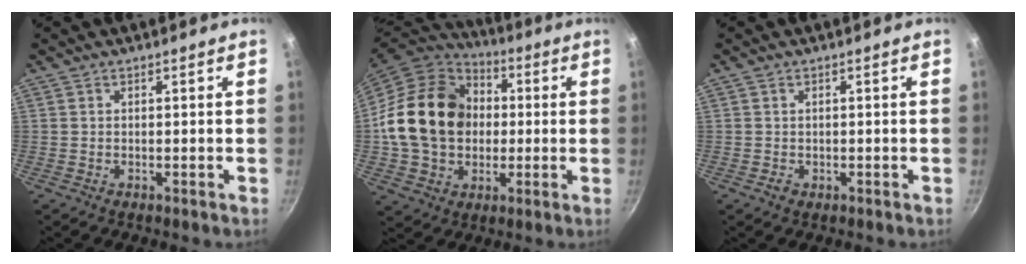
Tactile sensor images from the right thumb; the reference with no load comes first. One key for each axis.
{"total": 21.0, "fx": 1.1, "fy": 16.6, "fz": 12.8, "tx": -0.202, "ty": 0.029, "tz": 0.020}
{"total": 1.3, "fx": -0.3, "fy": 1.1, "fz": 0.5, "tx": -0.004, "ty": -0.002, "tz": -0.004}